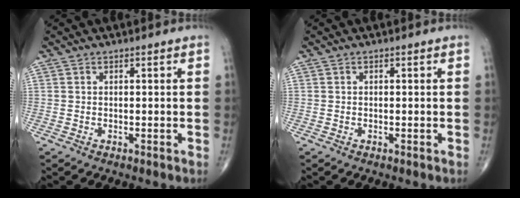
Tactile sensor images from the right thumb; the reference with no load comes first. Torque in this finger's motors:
{"motor_torque": [-0.20, 0.20, -0.26, -0.19, 0.01]}